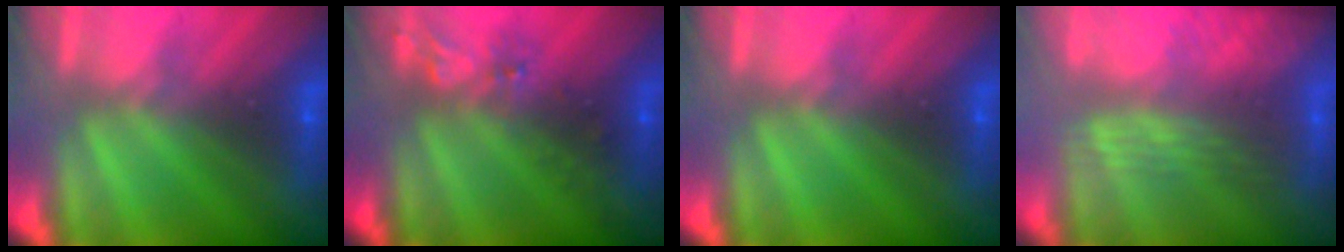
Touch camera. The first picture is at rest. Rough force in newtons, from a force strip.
{"total": 2.6}
{"total": 0.0}
{"total": 2.7}